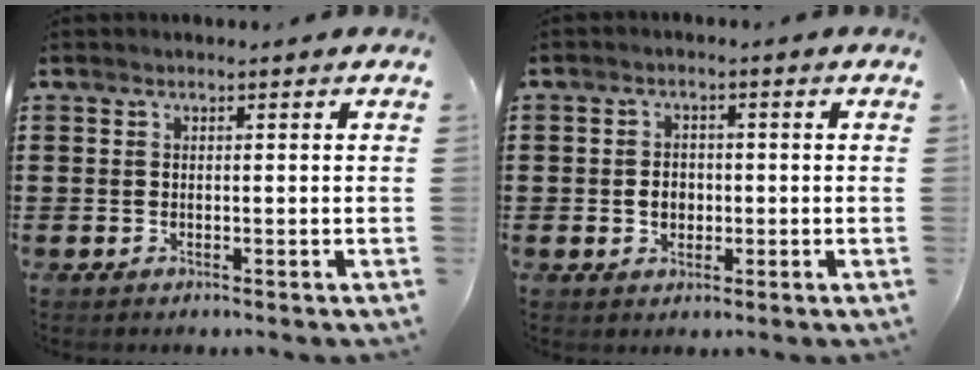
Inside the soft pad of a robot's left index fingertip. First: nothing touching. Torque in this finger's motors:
{"motor_torque": [0.16, 0.14, 0.11, 0.02]}